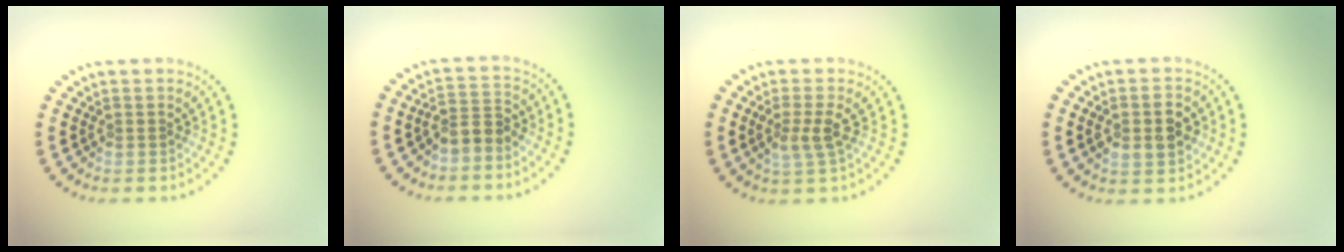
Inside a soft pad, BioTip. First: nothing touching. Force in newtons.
{"total": 2.4, "press": 2.1, "slide": 1.2}
{"total": 2.4, "press": 2.1, "slide": 1.0}
{"total": 3.9, "press": 3.8, "slide": 0.3}